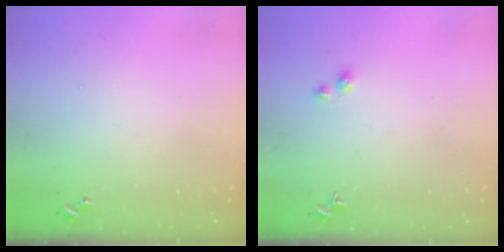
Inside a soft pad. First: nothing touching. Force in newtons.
{"total": 2.7, "press": 2.7, "slide": 0.3}